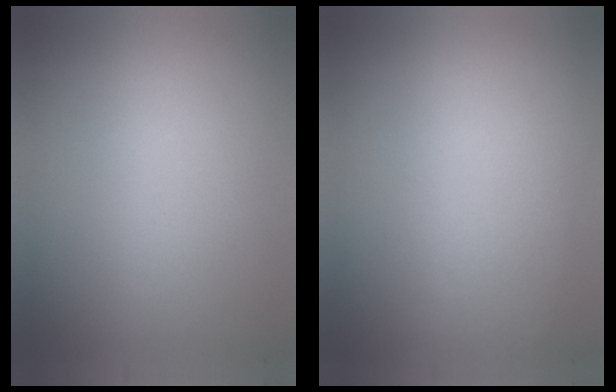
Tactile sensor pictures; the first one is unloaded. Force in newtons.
{"total": 1.0}